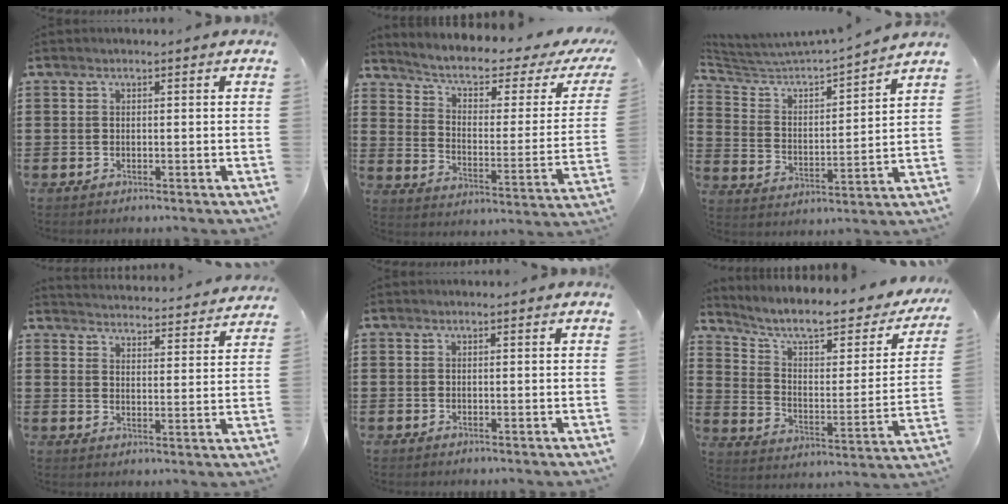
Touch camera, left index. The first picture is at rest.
{"total": 4.9, "force": [2.7, 1.6, 3.7], "torque": [-0.086, -0.017, 0.038]}
{"total": 3.6, "force": [3.4, 0.4, 1.2], "torque": [-0.048, -0.034, 0.044]}
{"total": 3.8, "force": [3.7, -0.5, -0.3], "torque": [-0.005, -0.036, 0.061]}
{"total": 0.0}
{"total": 8.2, "force": [6.5, 1.5, 4.7], "torque": [-0.112, -0.045, 0.104]}